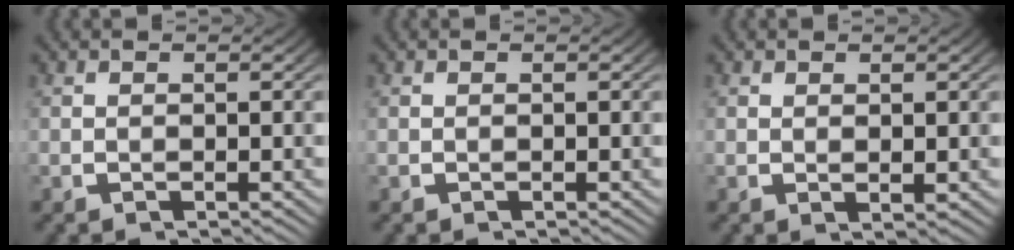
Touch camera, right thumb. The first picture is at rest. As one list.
[{"total": 0.0}, {"total": 0.8, "force": [0.5, 0.2, 0.5], "torque": [-0.004, -0.002, 0.012]}]